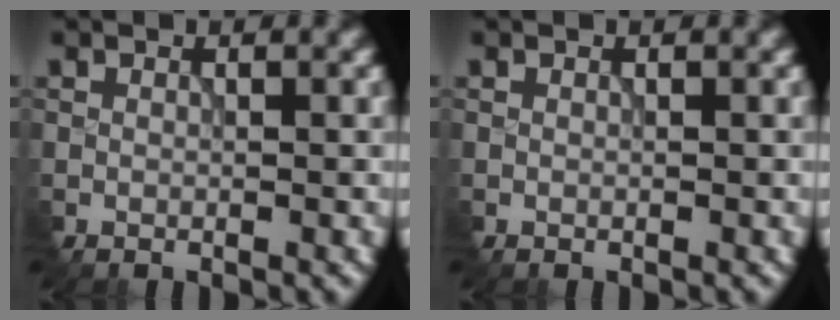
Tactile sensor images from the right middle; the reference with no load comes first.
{"total": 0.0}